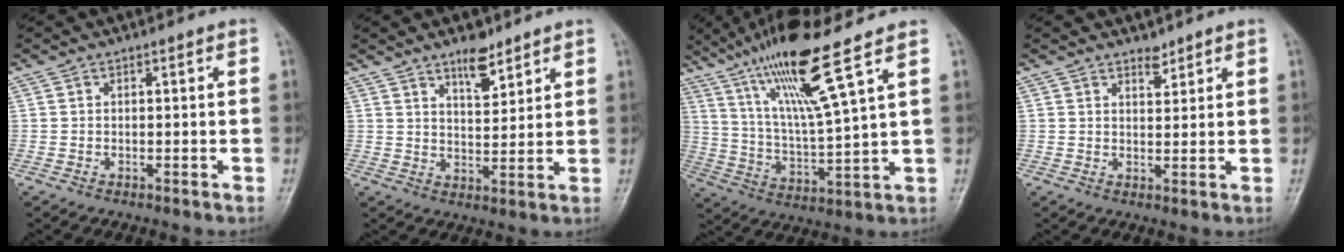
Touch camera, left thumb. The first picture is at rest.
{"total": 6.0, "force": [4.5, 2.2, 3.3], "torque": [-0.035, -0.035, 0.075]}
{"total": 16.2, "force": [10.1, 0.8, 12.6], "torque": [-0.235, -0.045, 0.192]}
{"total": 2.3, "force": [2.0, 1.0, 0.7], "torque": [0.002, -0.016, 0.031]}